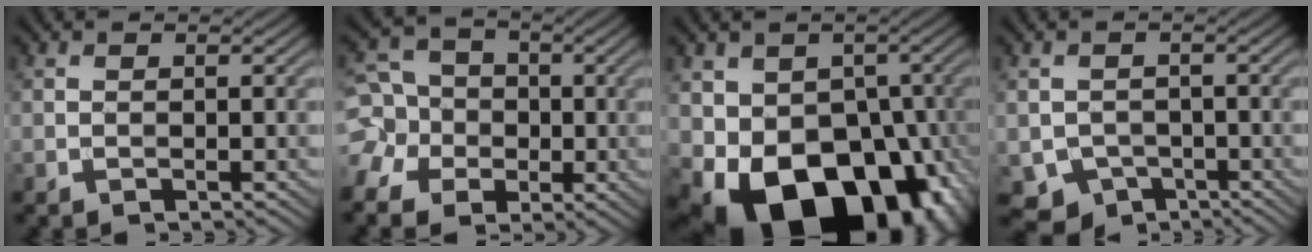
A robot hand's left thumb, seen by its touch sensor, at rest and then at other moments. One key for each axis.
{"total": 8.0, "fx": -1.8, "fy": 7.2, "fz": 2.8, "tx": -0.078, "ty": -0.003, "tz": -0.054}
{"total": 19.2, "fx": -7.2, "fy": 13.2, "fz": 12.0, "tx": -0.188, "ty": -0.040, "tz": -0.101}
{"total": 4.7, "fx": -2.4, "fy": 3.7, "fz": 1.6, "tx": -0.036, "ty": -0.018, "tz": -0.038}